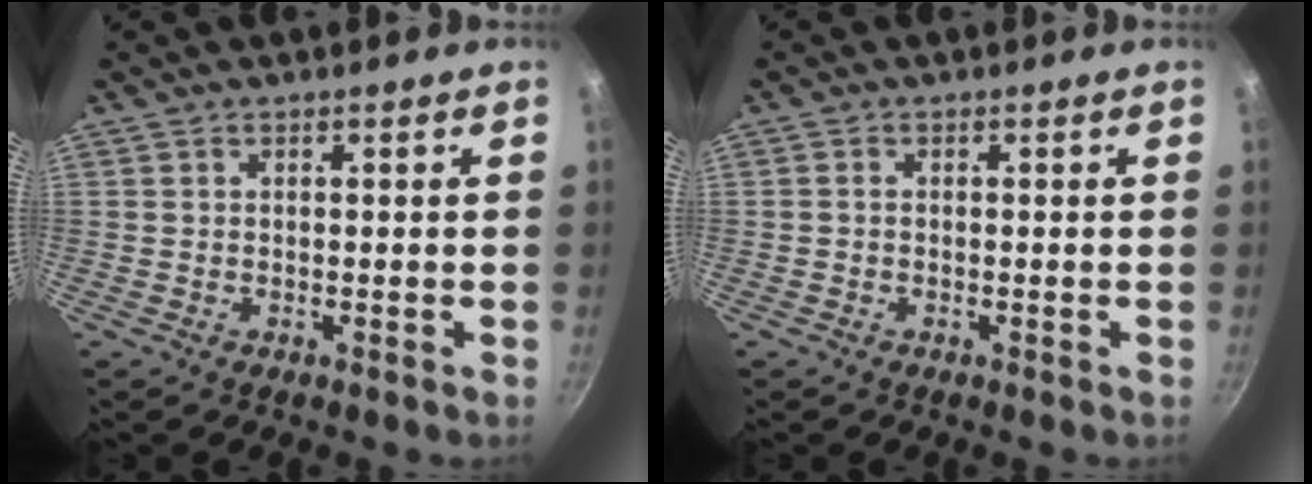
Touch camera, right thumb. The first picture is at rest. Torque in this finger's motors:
{"motor_torque": [0.00, -0.25, 0.21, -0.24, -0.02]}